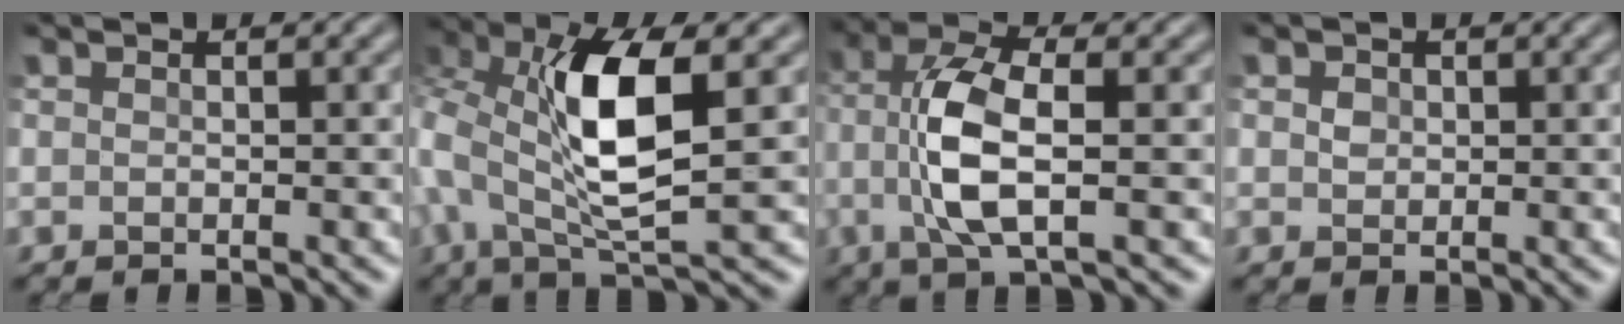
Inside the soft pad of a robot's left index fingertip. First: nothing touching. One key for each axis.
{"total": 8.4, "fx": 1.4, "fy": 3.5, "fz": 7.5, "tx": -0.163, "ty": 0.004, "tz": 0.023}
{"total": 6.3, "fx": -0.6, "fy": 2.1, "fz": 5.8, "tx": -0.122, "ty": 0.008, "tz": -0.014}
{"total": 1.4, "fx": 0.4, "fy": 1.1, "fz": 0.6, "tx": -0.011, "ty": 0.006, "tz": 0.000}